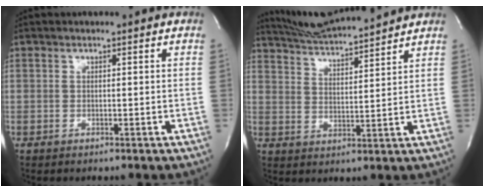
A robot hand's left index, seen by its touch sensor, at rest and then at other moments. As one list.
[{"total": 12.5, "force": [11.8, 0.0, 4.1], "torque": [-0.080, 0.017, 0.191]}]